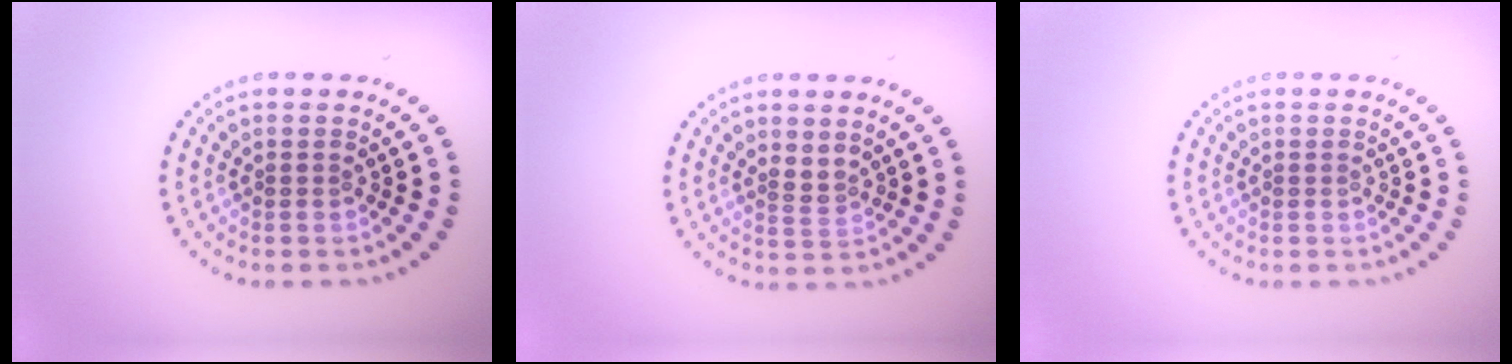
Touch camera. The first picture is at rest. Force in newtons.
{"total": 1.2, "press": 0.7, "slide": 1.0}
{"total": 0.0}